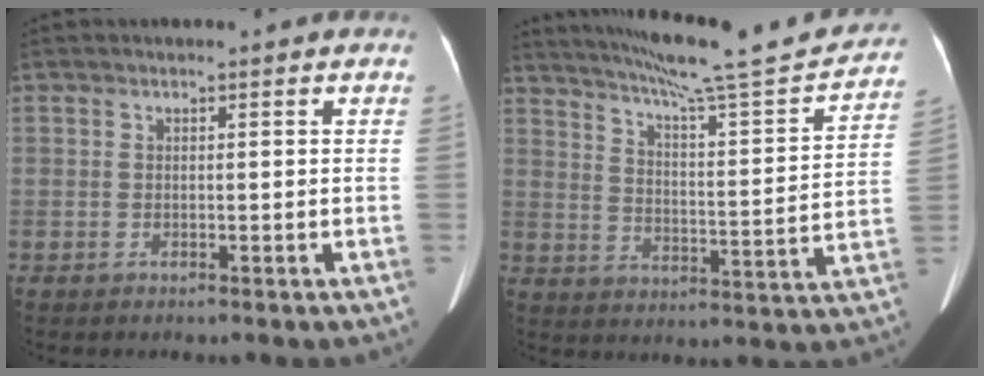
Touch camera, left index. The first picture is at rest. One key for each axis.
{"total": 21.7, "fx": 19.7, "fy": 1.0, "fz": 9.1, "tx": -0.142, "ty": -0.029, "tz": 0.263}